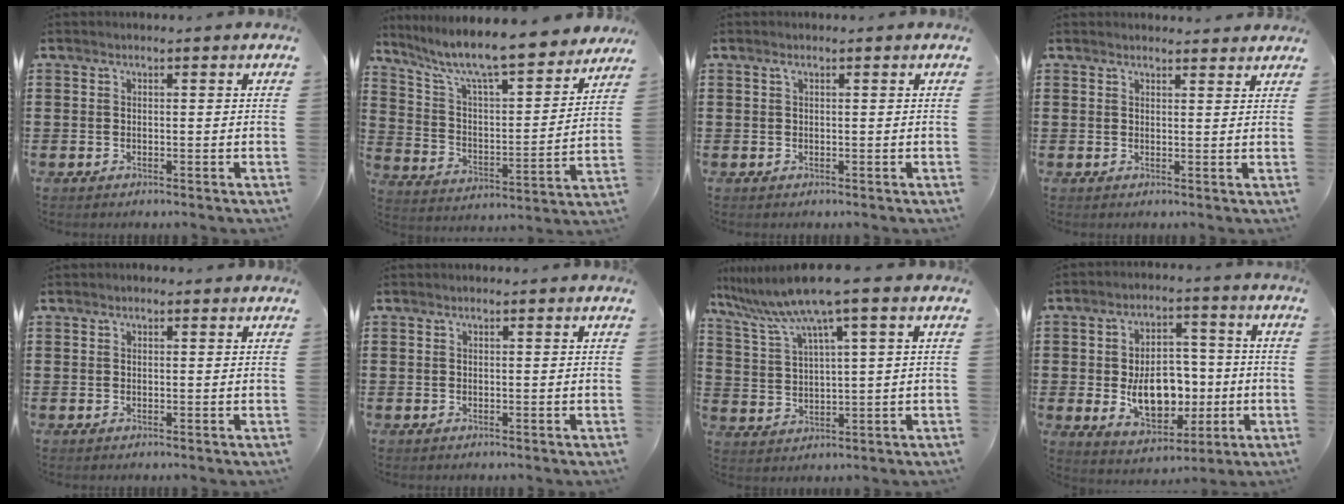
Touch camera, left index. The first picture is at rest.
{"total": 8.3, "force": [7.3, 0.3, 3.9], "torque": [-0.107, -0.056, 0.120]}
{"total": 0.5, "force": [0.2, 0.1, 0.4], "torque": [-0.011, 0.001, 0.005]}
{"total": 1.5, "force": [1.5, 0.3, 0.1], "torque": [0.002, -0.001, 0.028]}
{"total": 0.5, "force": [0.3, 0.3, 0.2], "torque": [-0.005, 0.004, 0.006]}
{"total": 0.0}
{"total": 8.6, "force": [5.8, -0.4, 6.4], "torque": [-0.155, -0.037, 0.093]}
{"total": 10.2, "force": [-1.4, 6.9, 7.4], "torque": [-0.131, 0.010, -0.025]}